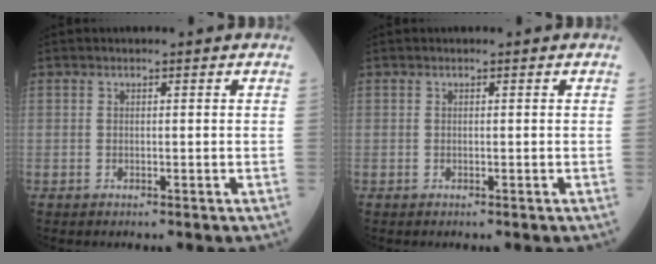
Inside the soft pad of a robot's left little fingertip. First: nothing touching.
{"total": 0.0}